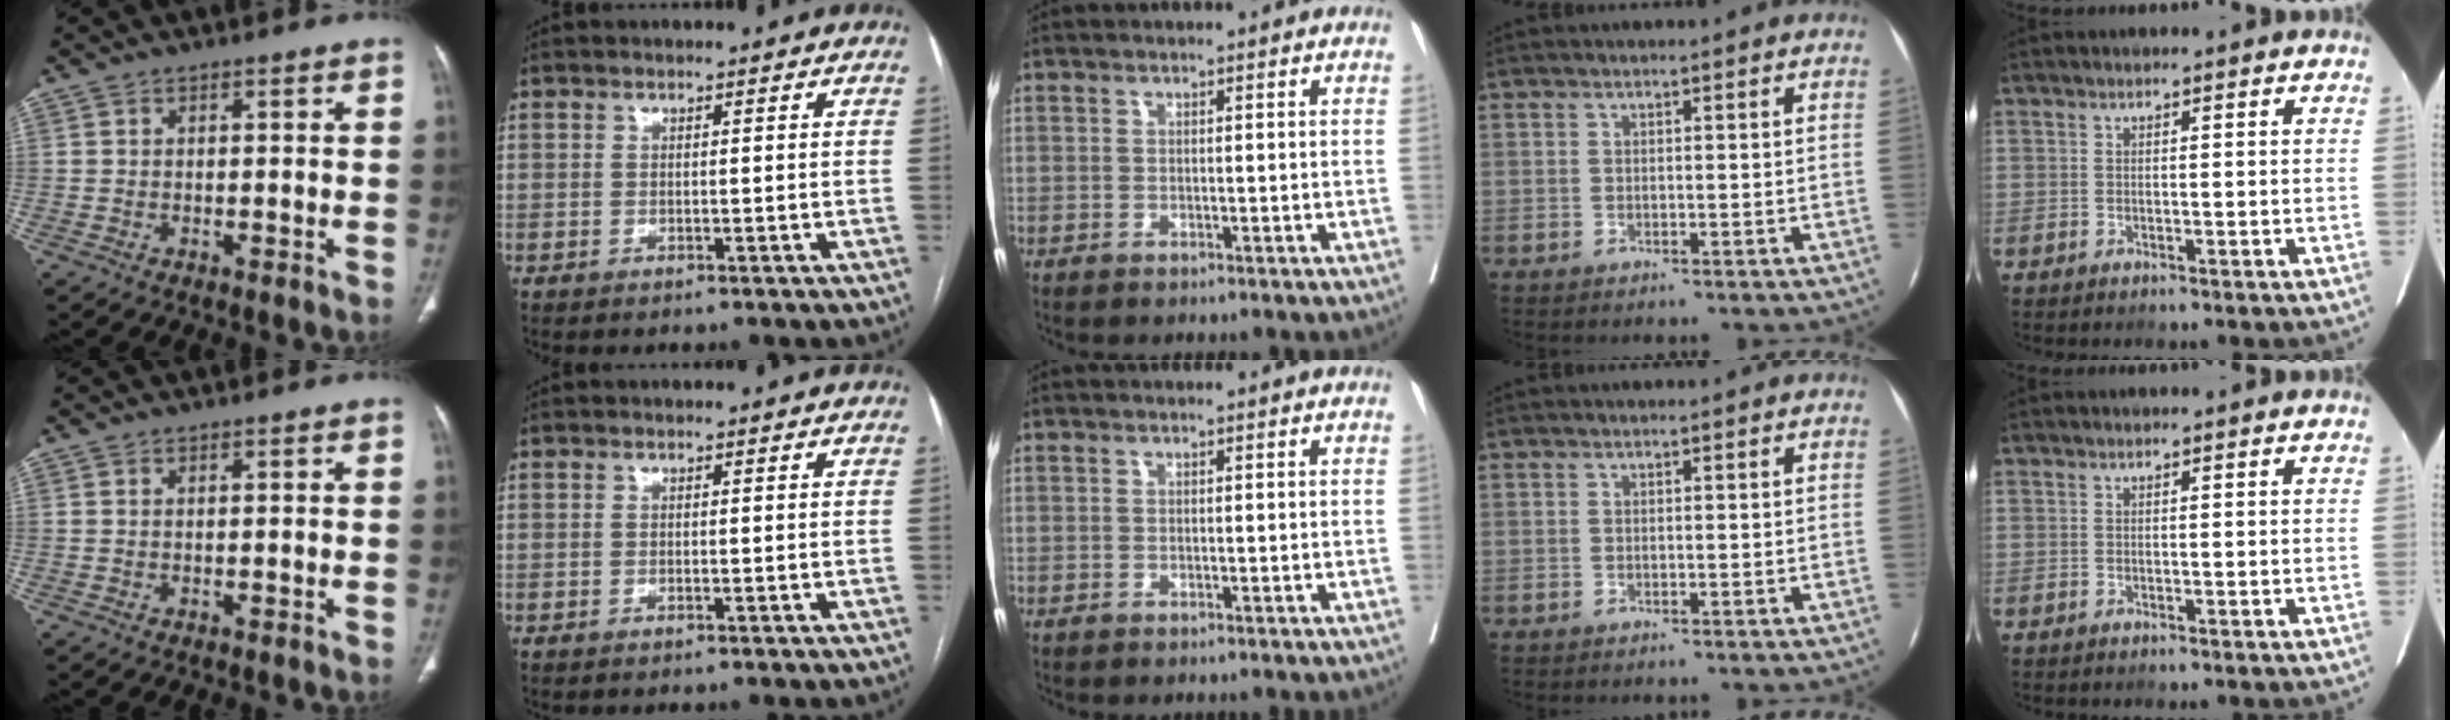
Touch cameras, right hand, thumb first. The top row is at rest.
{}